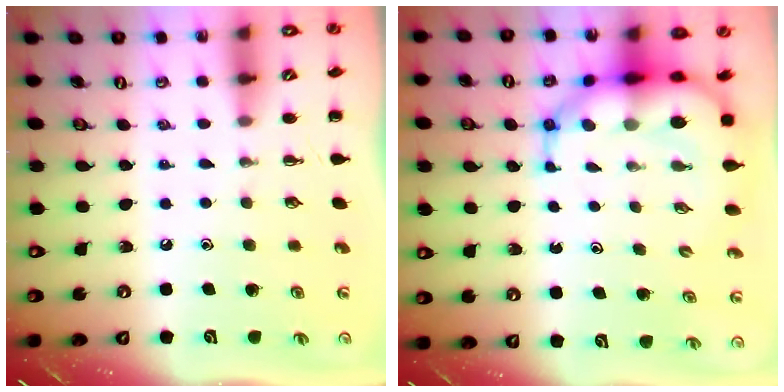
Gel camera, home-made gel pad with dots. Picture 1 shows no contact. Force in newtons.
{"total": 10.7, "press": 10.3, "slide": 2.9}